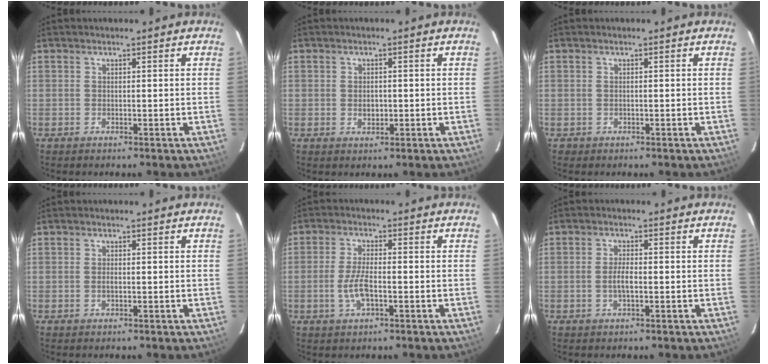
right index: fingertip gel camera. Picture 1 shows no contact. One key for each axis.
{"total": 1.9, "fx": -0.2, "fy": 1.5, "fz": 1.1, "tx": -0.016, "ty": 0.000, "tz": -0.003}
{"total": 0.6, "fx": -0.4, "fy": 0.5, "fz": 0.0, "tx": 0.001, "ty": 0.000, "tz": -0.004}
{"total": 0.5, "fx": -0.1, "fy": 0.3, "fz": 0.4, "tx": -0.010, "ty": -0.001, "tz": -0.003}
{"total": 5.4, "fx": -1.7, "fy": 1.8, "fz": 4.8, "tx": -0.102, "ty": -0.001, "tz": -0.033}
{"total": 2.5, "fx": -0.6, "fy": 0.7, "fz": 2.3, "tx": -0.045, "ty": -0.001, "tz": -0.011}